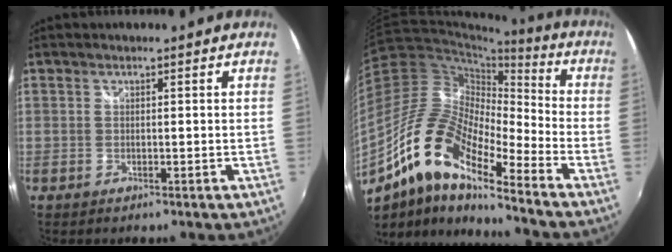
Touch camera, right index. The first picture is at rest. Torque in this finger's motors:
{"motor_torque": [1.00, -1.13, 0.87, 0.20]}